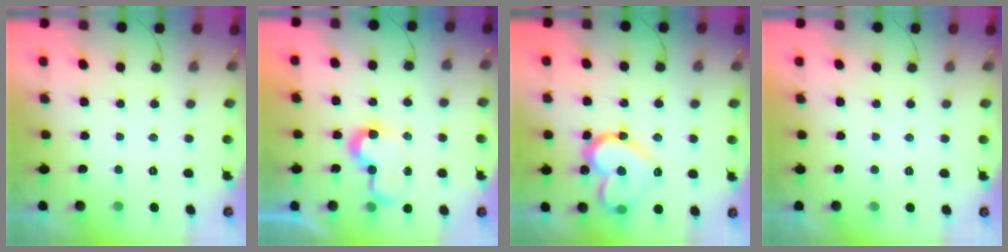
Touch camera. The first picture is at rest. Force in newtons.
{"total": 7.9, "press": 7.9, "slide": 0.3}
{"total": 17.2, "press": 17.2, "slide": 1.0}
{"total": 1.8, "press": 1.8, "slide": 0.0}